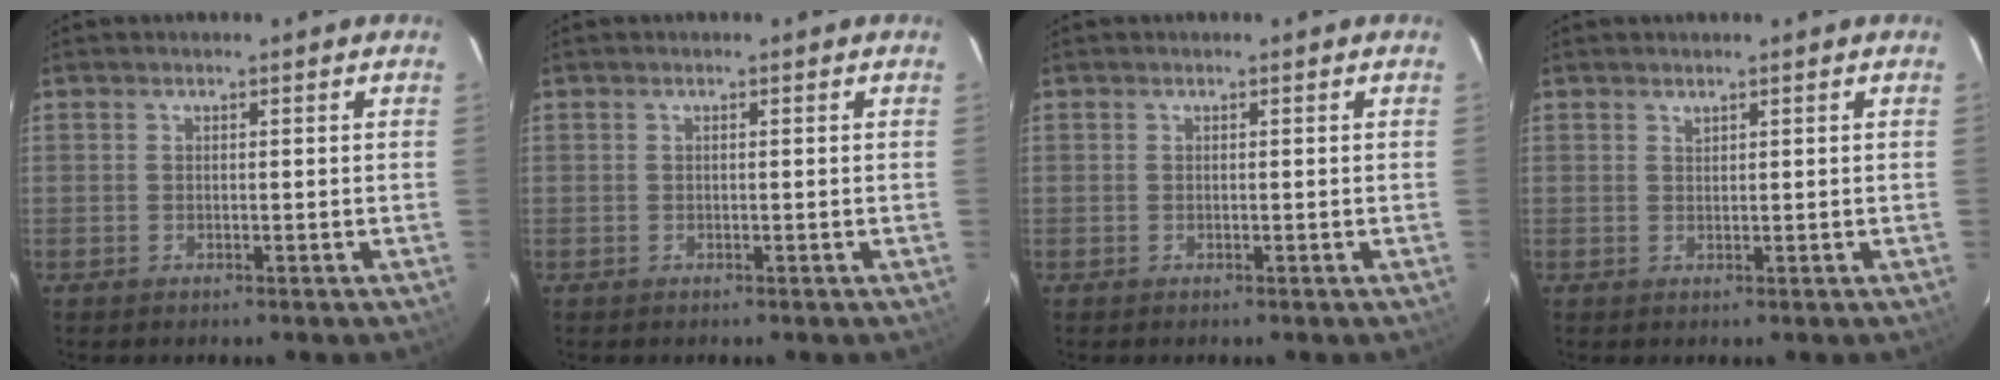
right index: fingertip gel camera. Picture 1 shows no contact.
{"total": 0.0}
{"total": 0.0}
{"total": 0.6, "force": [0.6, 0.1, 0.1], "torque": [-0.002, 0.001, 0.011]}